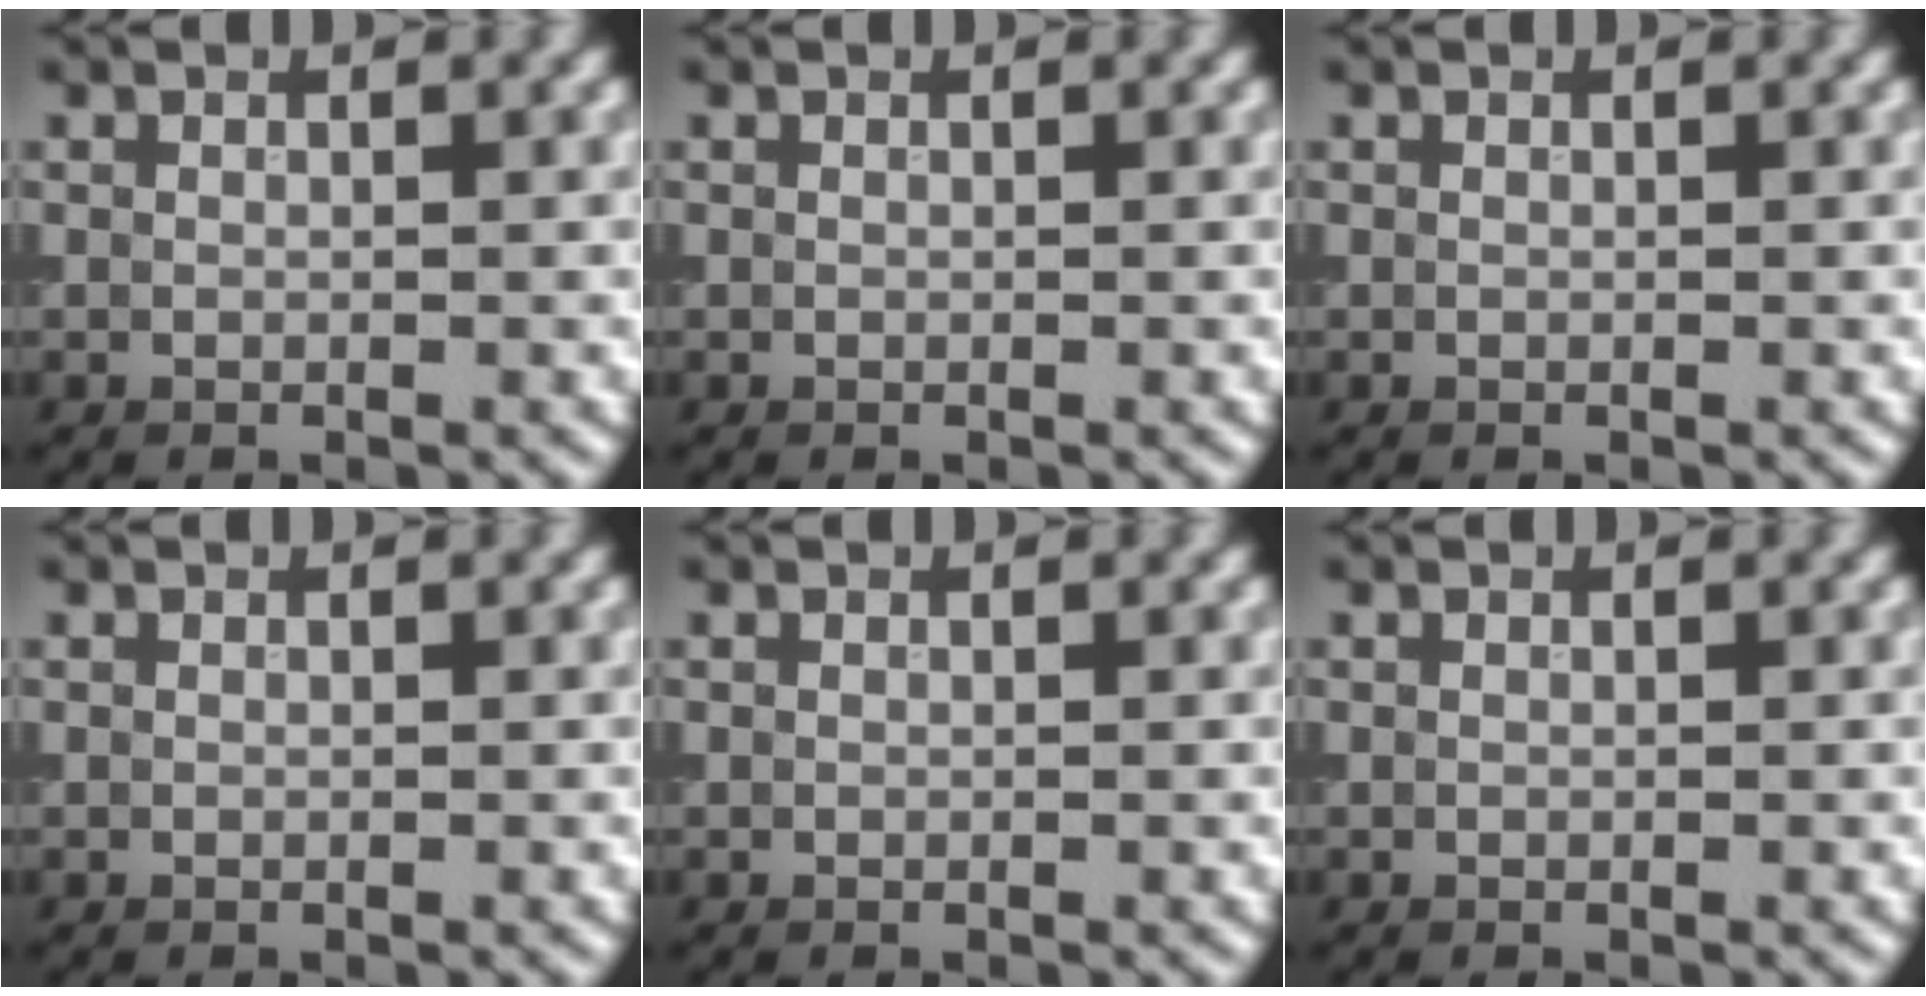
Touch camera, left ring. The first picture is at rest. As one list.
[{"total": 0.0}, {"total": 0.0}, {"total": 0.0}, {"total": 0.0}, {"total": 0.0}]